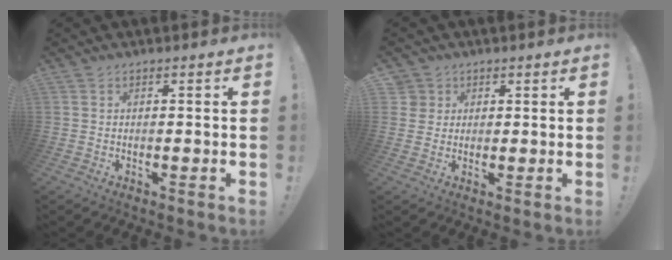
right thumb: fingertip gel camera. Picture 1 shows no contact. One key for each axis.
{"total": 3.4, "fx": 1.5, "fy": 3.0, "fz": 0.4, "tx": -0.006, "ty": -0.002, "tz": 0.028}